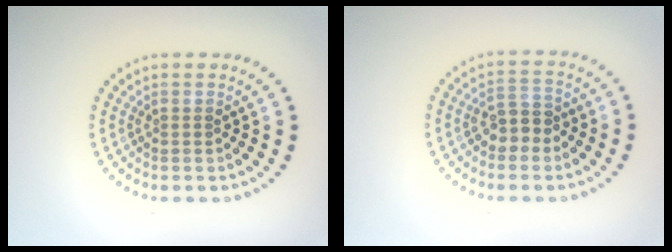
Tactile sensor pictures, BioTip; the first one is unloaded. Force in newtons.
{"total": 2.6, "press": 2.4, "slide": 0.8}